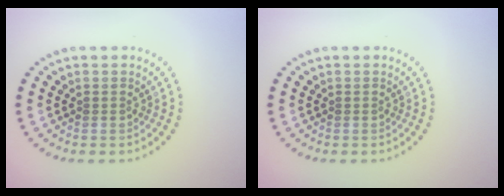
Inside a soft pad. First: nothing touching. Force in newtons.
{"total": 0.0}